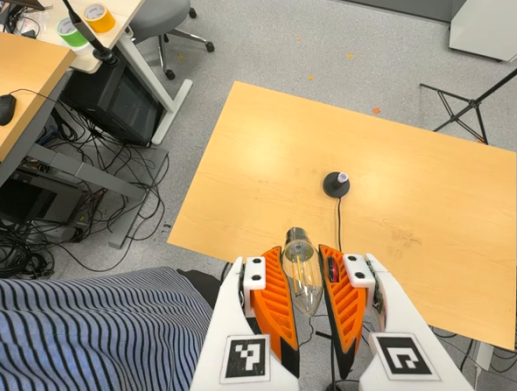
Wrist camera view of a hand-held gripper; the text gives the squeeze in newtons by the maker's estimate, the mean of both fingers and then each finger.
{"total": 21.4, "left": 24.7, "right": 18.2}